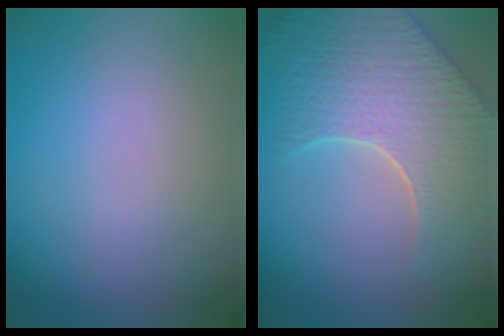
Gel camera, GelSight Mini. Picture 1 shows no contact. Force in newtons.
{"total": 8.7, "press": 6.3, "slide": 6.0}